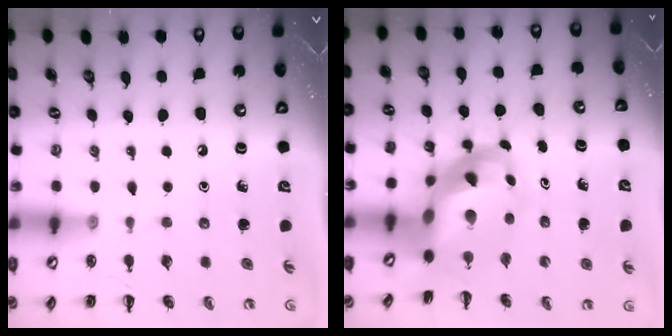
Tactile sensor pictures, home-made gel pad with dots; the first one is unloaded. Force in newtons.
{"total": 7.8, "press": 7.5, "slide": 2.1}